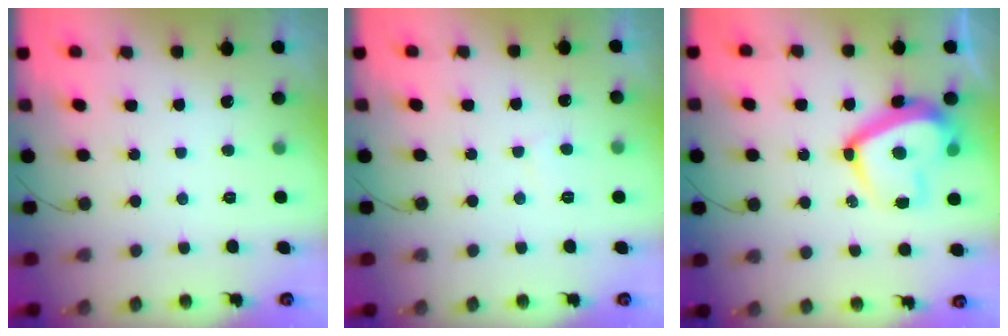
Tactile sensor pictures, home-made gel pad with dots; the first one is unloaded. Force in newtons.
{"total": 2.7, "press": 2.7, "slide": 0.3}
{"total": 16.4, "press": 16.3, "slide": 1.4}